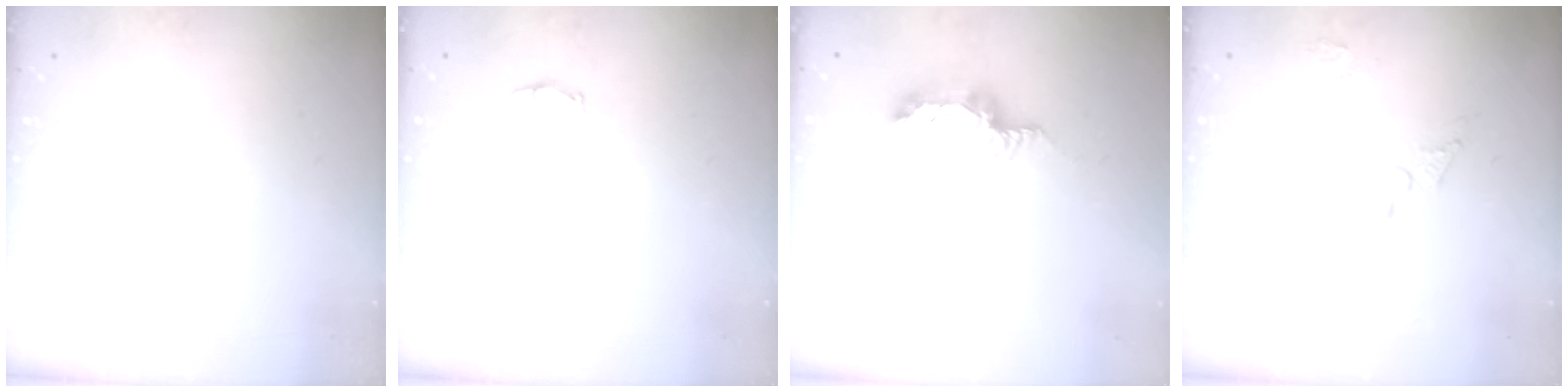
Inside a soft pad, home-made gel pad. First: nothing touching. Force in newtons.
{"total": 2.9, "press": 2.7, "slide": 1.1}
{"total": 8.1, "press": 7.8, "slide": 2.1}
{"total": 5.3, "press": 5.3, "slide": 0.3}